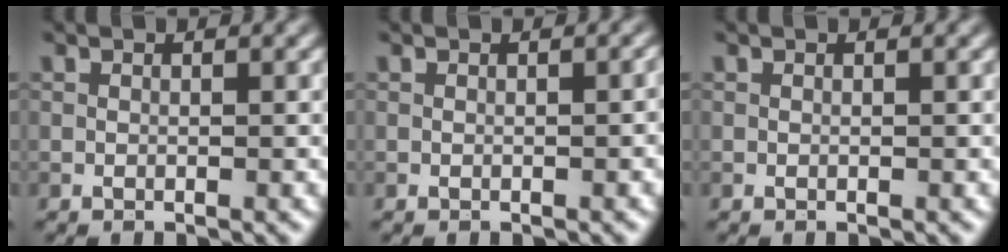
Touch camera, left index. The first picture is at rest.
{"total": 0.7, "force": [-0.4, 0.2, 0.5], "torque": [-0.008, 0.001, -0.003]}
{"total": 0.0}